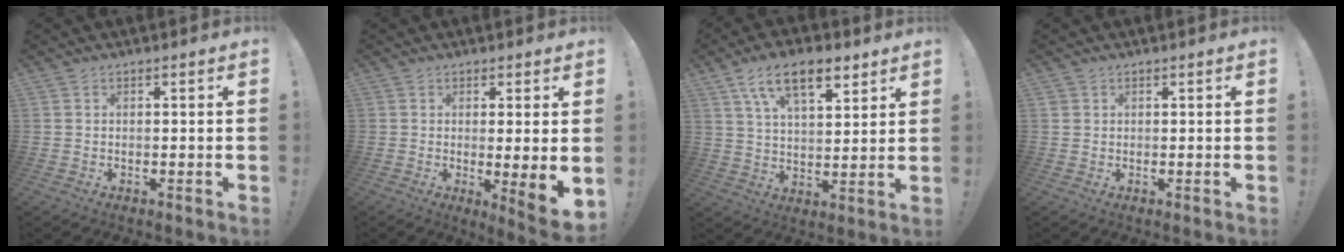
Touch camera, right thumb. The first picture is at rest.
{"total": 6.2, "force": [0.1, -0.2, 6.2], "torque": [-0.088, -0.018, 0.004]}
{"total": 13.9, "force": [7.9, 6.2, 9.6], "torque": [-0.150, -0.024, 0.138]}
{"total": 1.1, "force": [0.5, 0.9, 0.3], "torque": [0.001, -0.001, 0.007]}